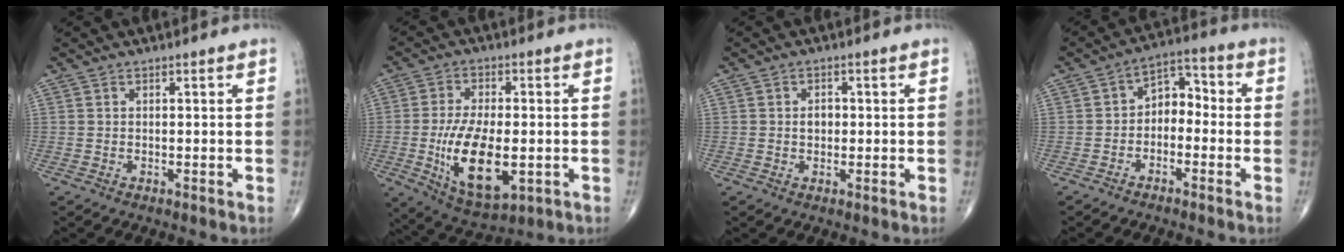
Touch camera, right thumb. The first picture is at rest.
{"total": 14.8, "force": [-2.8, 7.0, 12.8], "torque": [-0.225, -0.010, -0.035]}
{"total": 2.2, "force": [0.0, 1.7, 1.4], "torque": [-0.012, 0.005, -0.002]}
{"total": 6.5, "force": [-1.6, 4.5, 4.4], "torque": [-0.044, 0.042, -0.042]}